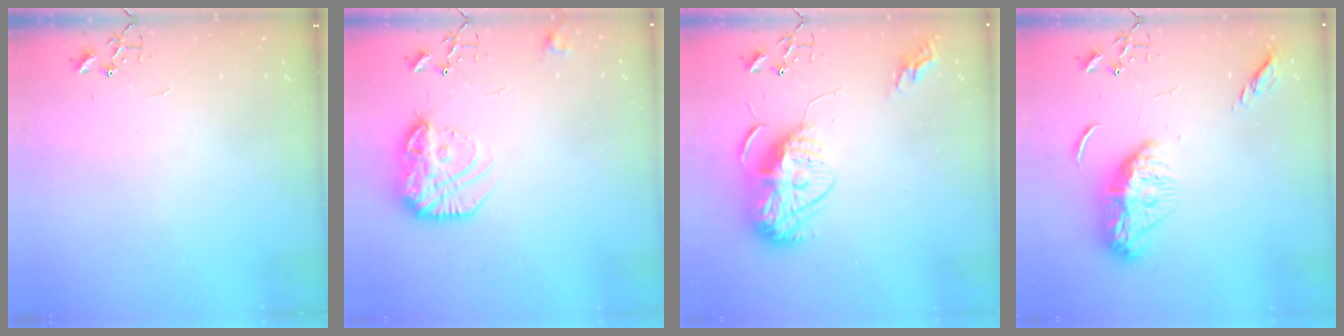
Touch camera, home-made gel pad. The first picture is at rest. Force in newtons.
{"total": 17.2, "press": 17.1, "slide": 1.2}
{"total": 15.5, "press": 15.4, "slide": 1.5}
{"total": 13.1, "press": 13.0, "slide": 1.1}